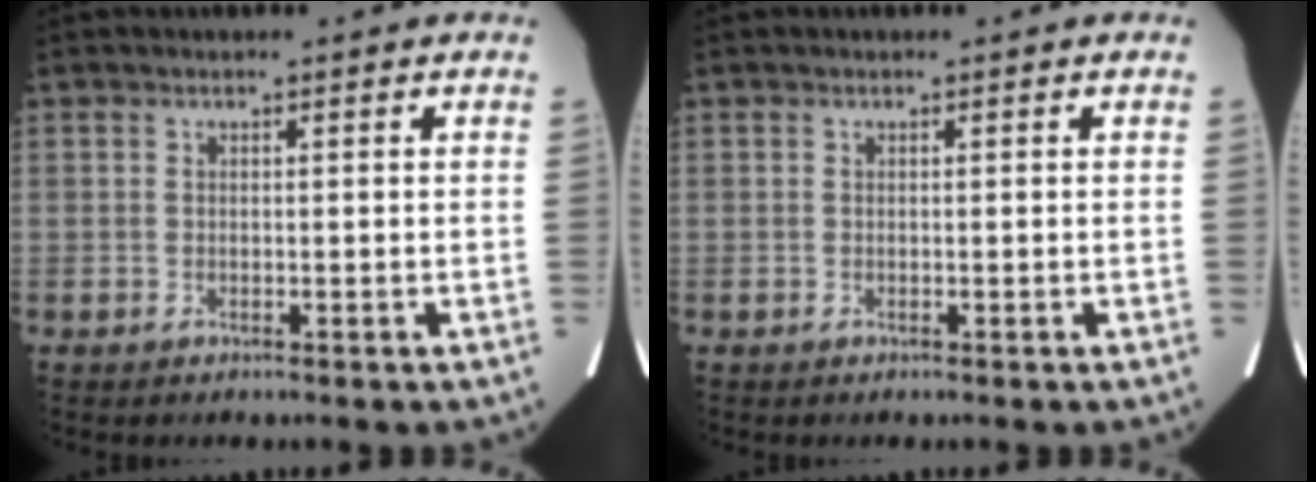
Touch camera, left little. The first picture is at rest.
{"total": 0.0}